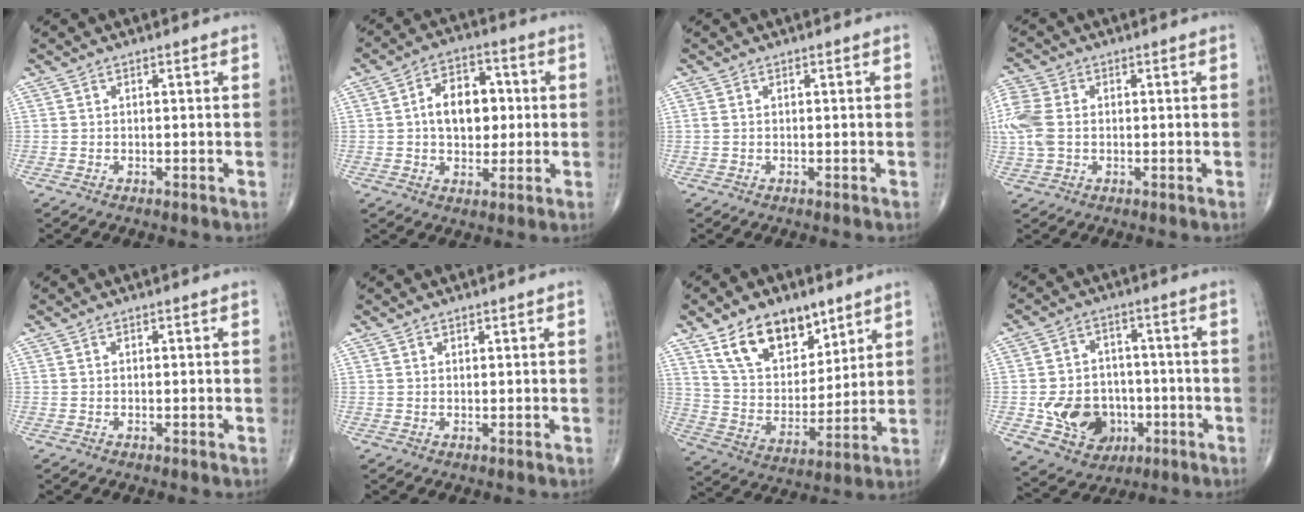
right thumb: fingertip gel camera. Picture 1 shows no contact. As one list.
[{"total": 10.9, "force": [0.7, 7.2, 8.1], "torque": [-0.097, 0.016, 0.008]}, {"total": 0.7, "force": [0.0, 0.5, 0.5], "torque": [-0.018, 0.004, 0.004]}, {"total": 8.3, "force": [0.1, 6.0, 5.8], "torque": [-0.157, 0.013, 0.000]}, {"total": 0.0}, {"total": 0.7, "force": [0.5, 0.5, 0.1], "torque": [0.006, -0.003, 0.005]}, {"total": 17.0, "force": [10.2, 9.7, 9.5], "torque": [-0.116, -0.047, 0.188]}, {"total": 0.5, "force": [0.0, 0.4, 0.2], "torque": [-0.004, 0.000, -0.001]}]